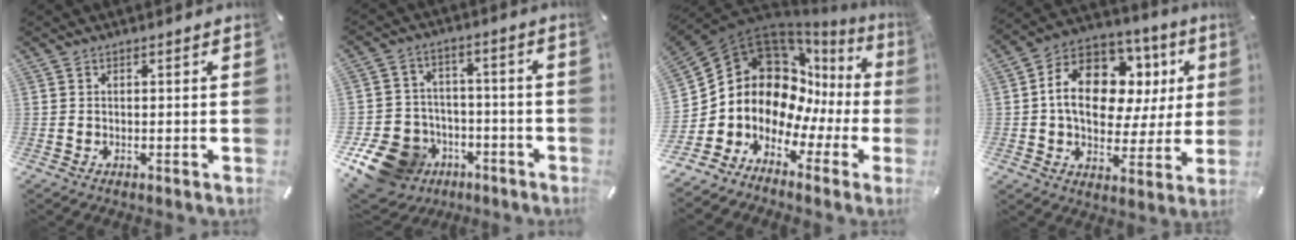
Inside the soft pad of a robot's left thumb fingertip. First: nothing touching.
{"total": 14.0, "force": [-7.2, 10.9, 4.9], "torque": [-0.100, 0.056, -0.118]}
{"total": 13.3, "force": [3.1, 11.1, 6.7], "torque": [-0.135, -0.071, 0.059]}
{"total": 17.3, "force": [3.7, 12.4, 11.4], "torque": [-0.191, -0.006, 0.068]}